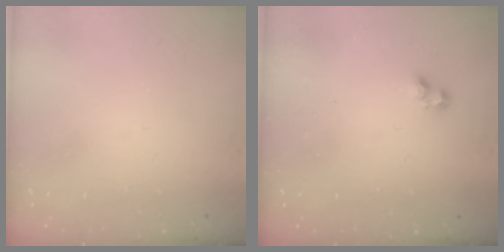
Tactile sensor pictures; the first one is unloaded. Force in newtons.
{"total": 1.9, "press": 1.9, "slide": 0.3}